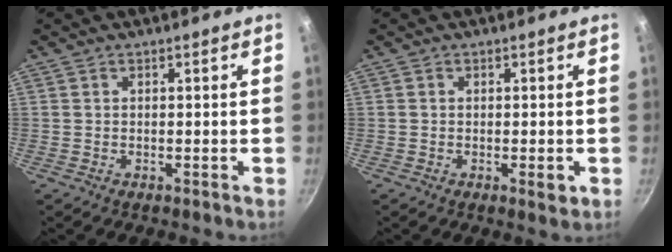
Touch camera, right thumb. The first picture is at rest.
{"total": 2.1, "force": [-0.6, 0.7, 1.8], "torque": [-0.028, -0.003, -0.009]}